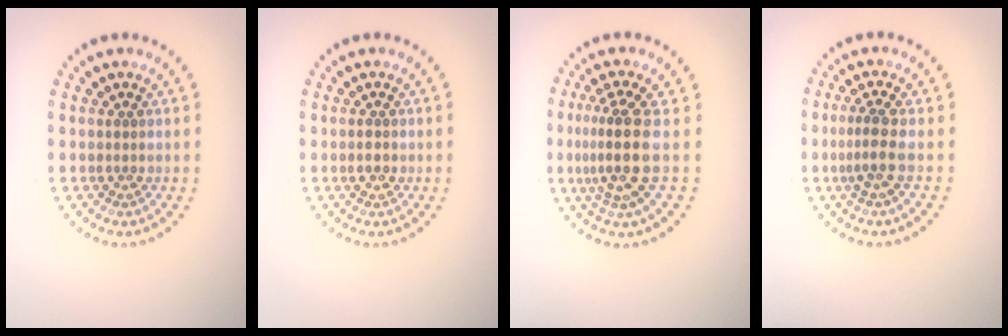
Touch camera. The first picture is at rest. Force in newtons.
{"total": 1.2, "press": 1.2, "slide": 0.1}
{"total": 4.1, "press": 3.1, "slide": 2.8}
{"total": 2.3, "press": 1.5, "slide": 1.7}